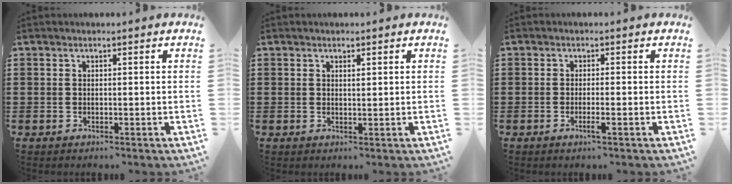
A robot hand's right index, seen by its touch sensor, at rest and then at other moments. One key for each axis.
{"total": 0.7, "fx": 0.4, "fy": 0.2, "fz": 0.6, "tx": -0.012, "ty": -0.001, "tz": 0.008}
{"total": 1.8, "fx": -0.9, "fy": 0.0, "fz": 1.5, "tx": -0.025, "ty": -0.002, "tz": -0.016}